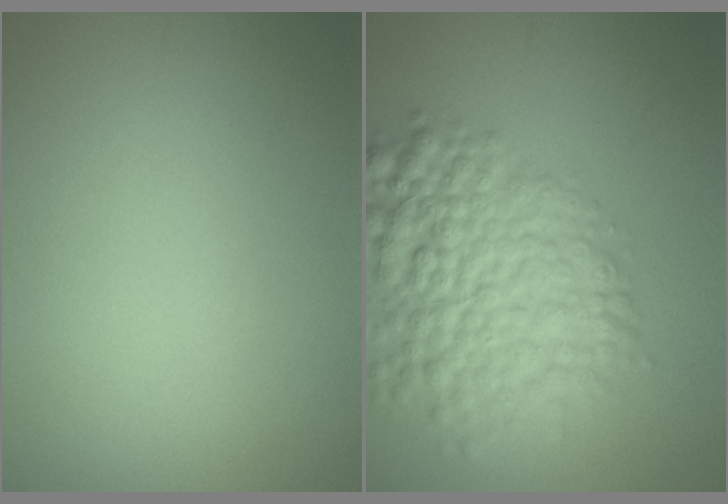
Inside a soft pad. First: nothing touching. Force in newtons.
{"total": 8.4, "press": 8.4, "slide": 0.3}